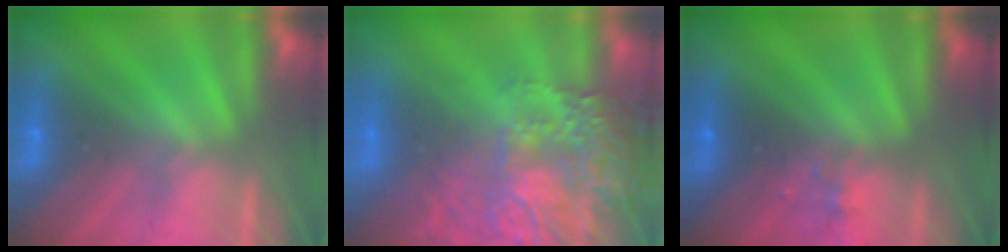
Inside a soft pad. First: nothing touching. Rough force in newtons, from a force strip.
{"total": 7.6}
{"total": 2.3}